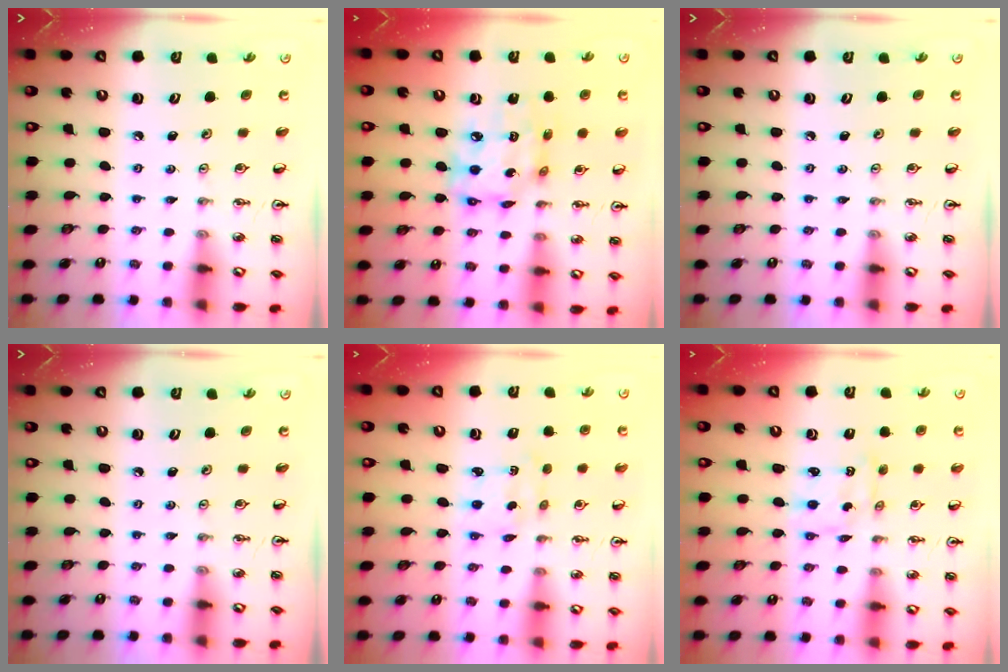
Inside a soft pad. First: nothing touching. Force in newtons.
{"total": 13.3, "press": 13.2, "slide": 1.3}
{"total": 0.0}
{"total": 0.0}
{"total": 2.3, "press": 2.3, "slide": 0.4}
{"total": 1.7, "press": 1.7, "slide": 0.0}